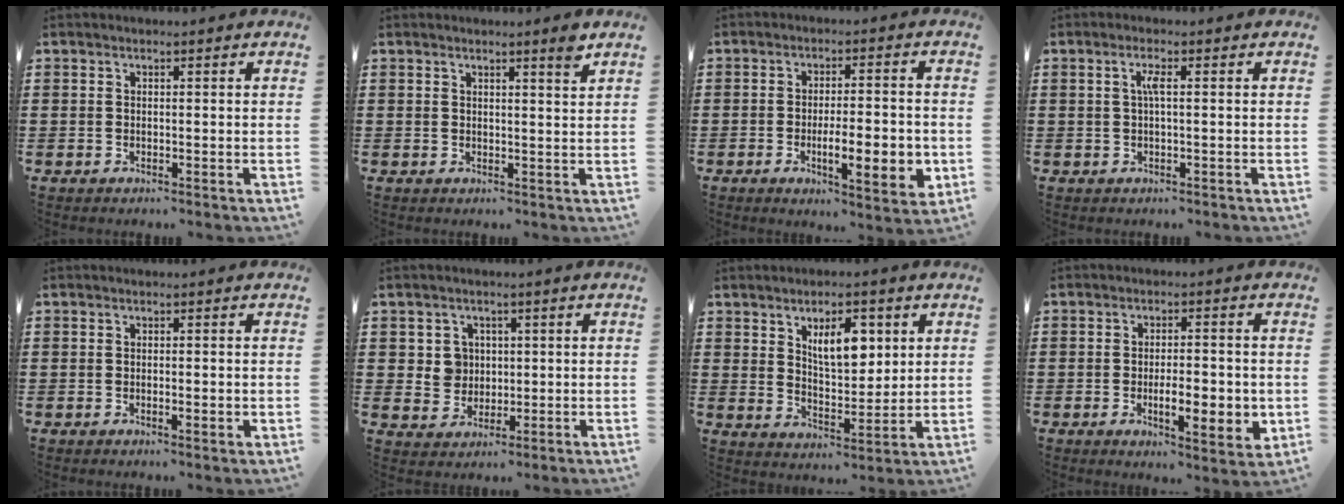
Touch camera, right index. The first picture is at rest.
{"total": 2.4, "force": [1.8, -0.2, 1.6], "torque": [-0.027, -0.006, 0.029]}
{"total": 8.9, "force": [-2.3, 2.6, 8.2], "torque": [-0.115, -0.006, -0.036]}
{"total": 2.1, "force": [0.1, 0.2, 2.1], "torque": [-0.042, 0.000, 0.000]}
{"total": 1.2, "force": [-0.2, 0.3, 1.1], "torque": [-0.020, -0.002, -0.004]}
{"total": 3.9, "force": [0.8, 3.6, 1.3], "torque": [-0.042, 0.009, 0.014]}
{"total": 7.4, "force": [3.1, 3.7, 5.6], "torque": [-0.089, 0.000, 0.047]}
{"total": 7.0, "force": [-1.6, 2.6, 6.4], "torque": [-0.092, -0.003, -0.028]}